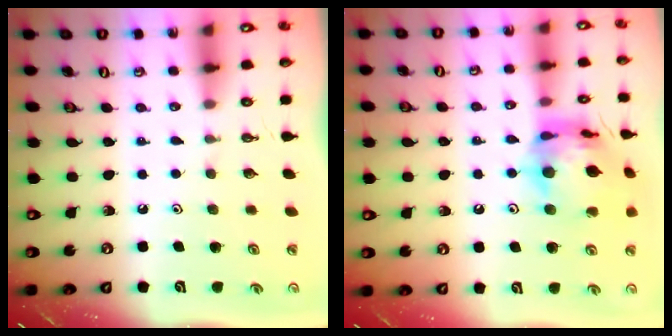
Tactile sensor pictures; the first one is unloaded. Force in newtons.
{"total": 16.6, "press": 16.5, "slide": 1.7}